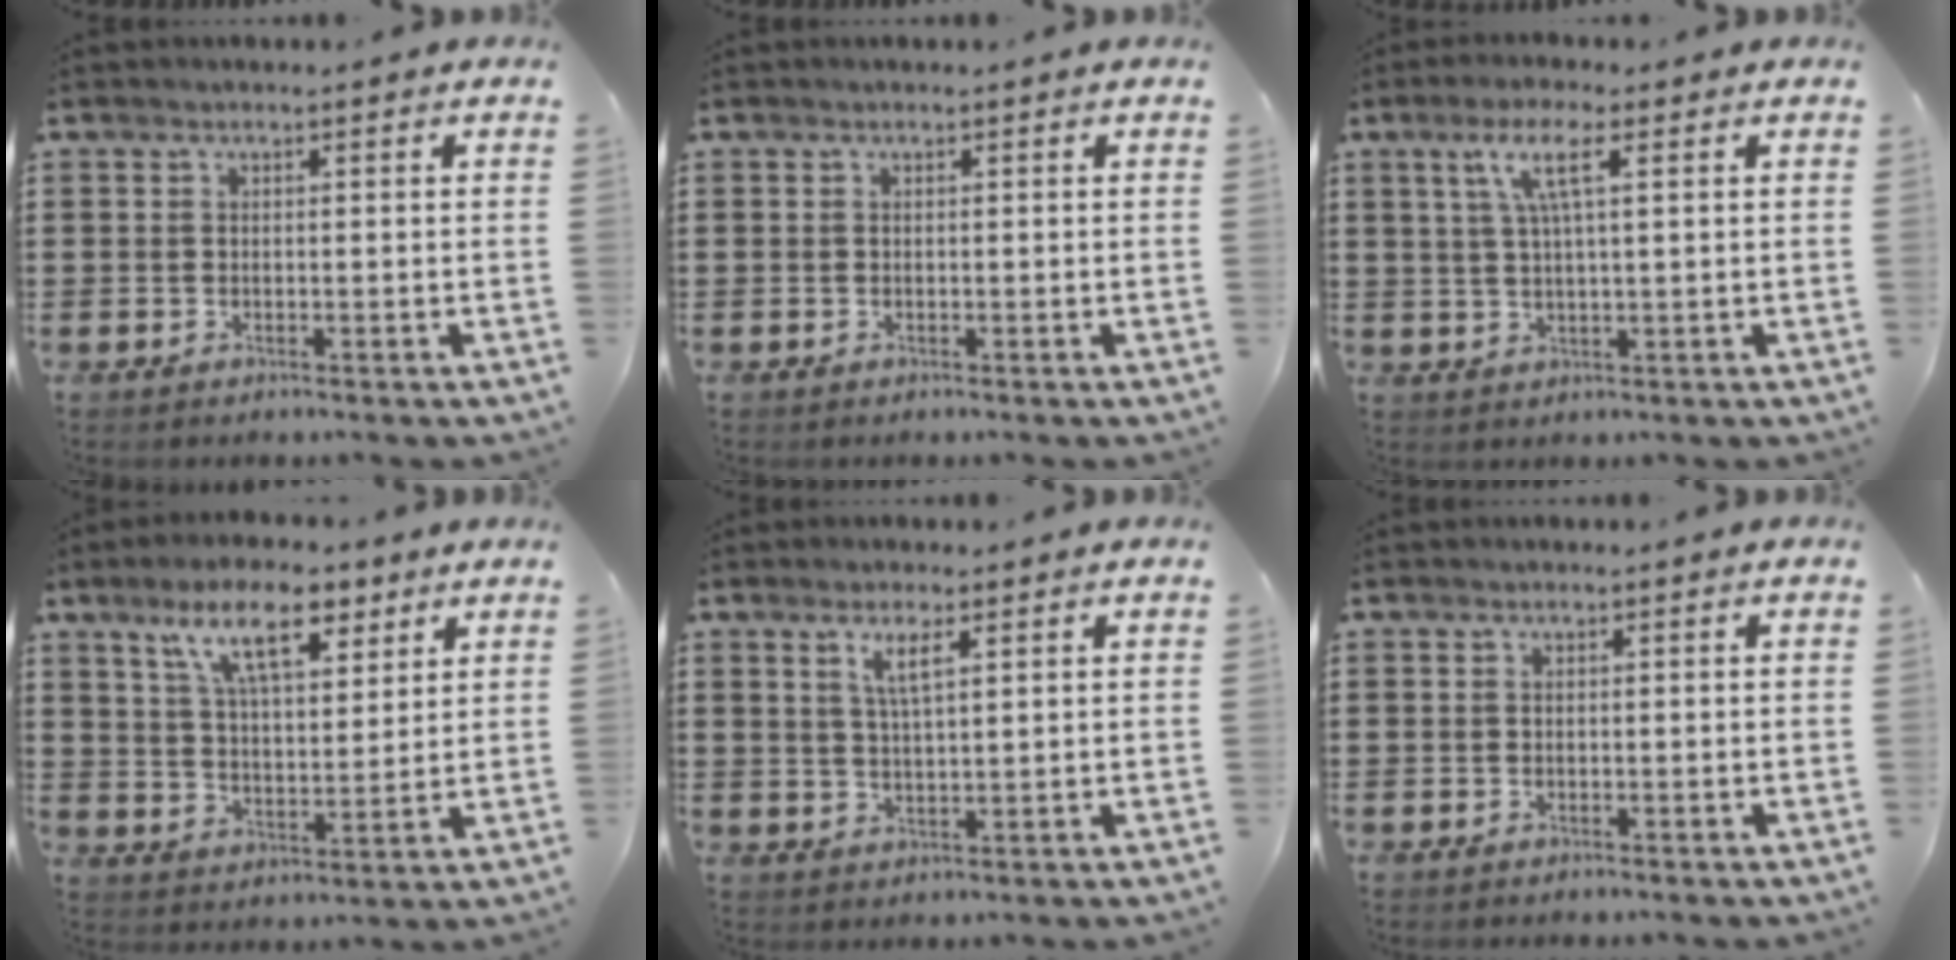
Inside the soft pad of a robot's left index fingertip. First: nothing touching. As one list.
[{"total": 0.0}, {"total": 6.0, "force": [2.2, 1.0, 5.5], "torque": [-0.113, 0.005, 0.034]}, {"total": 11.3, "force": [7.4, 3.8, 7.6], "torque": [-0.141, -0.013, 0.130]}, {"total": 3.8, "force": [1.9, 0.9, 3.2], "torque": [-0.068, 0.004, 0.033]}, {"total": 0.0}]